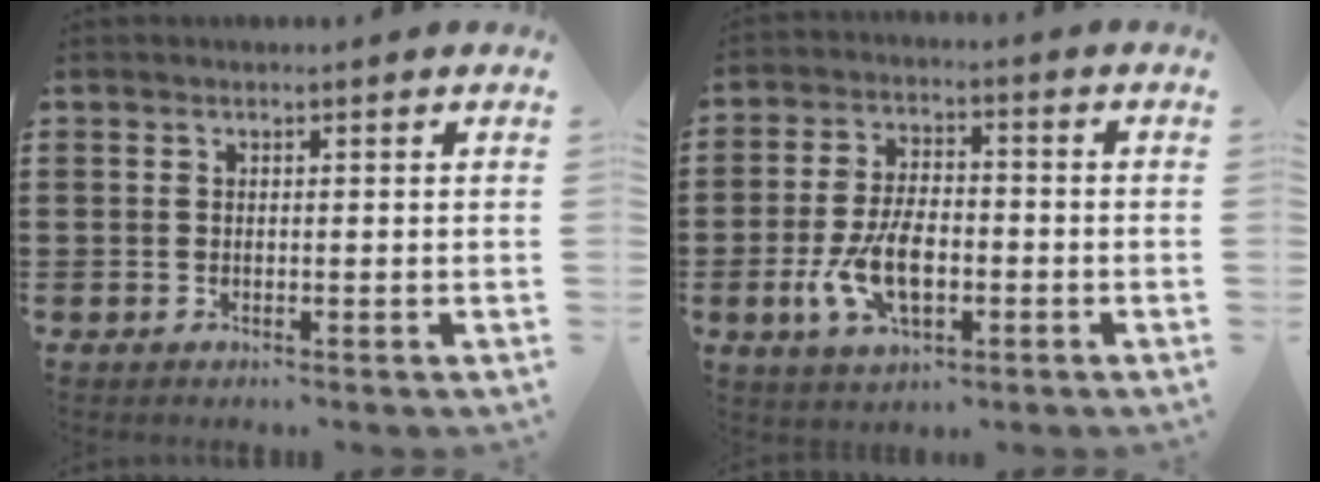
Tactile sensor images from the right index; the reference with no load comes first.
{"total": 8.7, "force": [-2.2, 4.4, 7.1], "torque": [-0.158, -0.001, -0.045]}